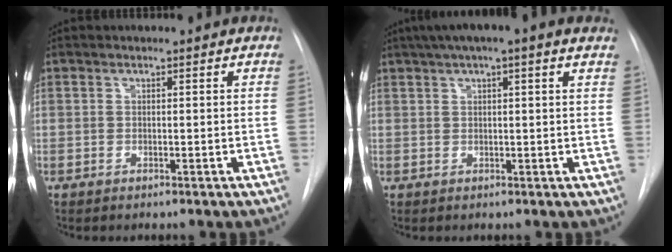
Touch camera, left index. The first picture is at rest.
{"total": 9.4, "force": [6.2, 1.3, 6.9], "torque": [-0.107, 0.045, 0.082]}